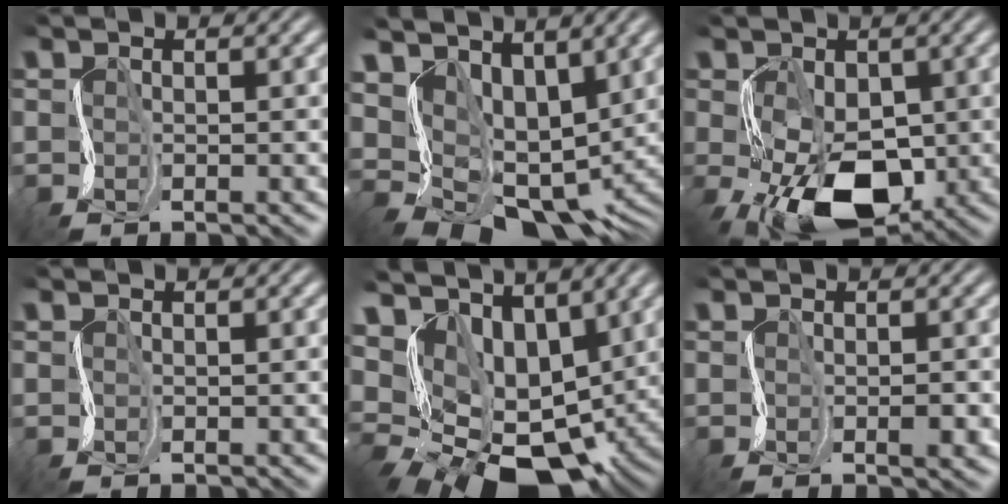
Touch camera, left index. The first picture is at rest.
{"total": 7.4, "force": [2.8, 5.7, 3.8], "torque": [-0.066, -0.017, 0.064]}
{"total": 8.3, "force": [-1.7, 5.6, 6.0], "torque": [-0.111, -0.016, -0.031]}
{"total": 0.0}
{"total": 9.8, "force": [2.0, 7.4, 6.1], "torque": [-0.104, -0.017, 0.048]}
{"total": 1.5, "force": [-0.5, 0.5, 1.3], "torque": [-0.021, 0.002, -0.008]}